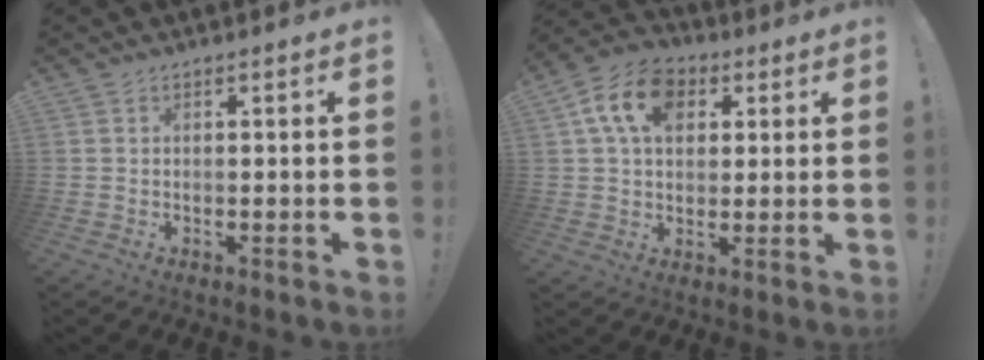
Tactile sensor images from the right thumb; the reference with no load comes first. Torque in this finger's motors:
{"motor_torque": [1.52, 1.83, 0.32, -0.21, 0.28]}